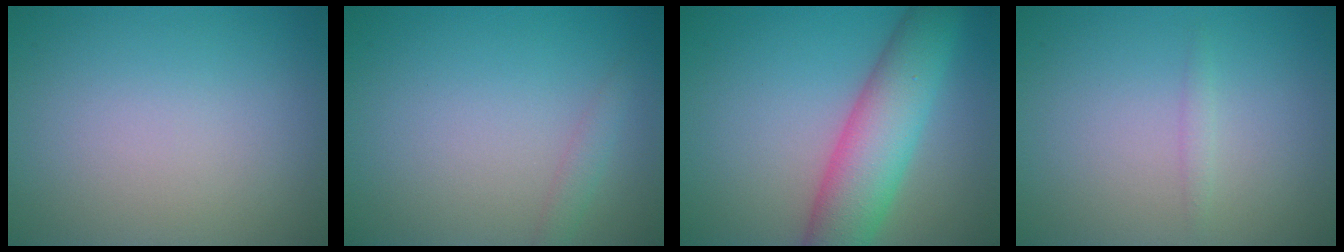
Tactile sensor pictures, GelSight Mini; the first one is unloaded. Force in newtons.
{"total": 1.2, "press": 1.2, "slide": 0.0}
{"total": 7.4, "press": 7.4, "slide": 0.2}
{"total": 0.7, "press": 0.7, "slide": 0.1}